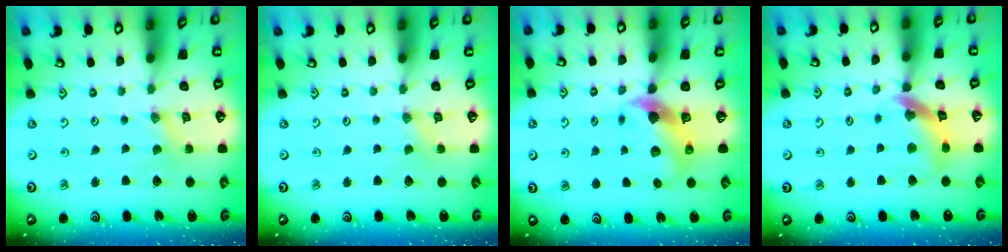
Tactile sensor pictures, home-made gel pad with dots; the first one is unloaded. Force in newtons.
{"total": 0.0}
{"total": 8.3, "press": 8.2, "slide": 1.3}
{"total": 12.7, "press": 12.6, "slide": 1.6}